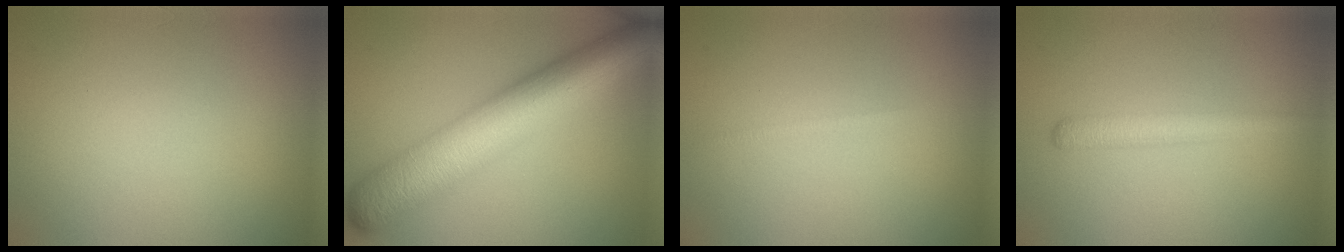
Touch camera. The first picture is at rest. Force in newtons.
{"total": 11.0, "press": 11.0, "slide": 0.2}
{"total": 0.5, "press": 0.5, "slide": 0.1}
{"total": 2.6, "press": 2.6, "slide": 0.1}